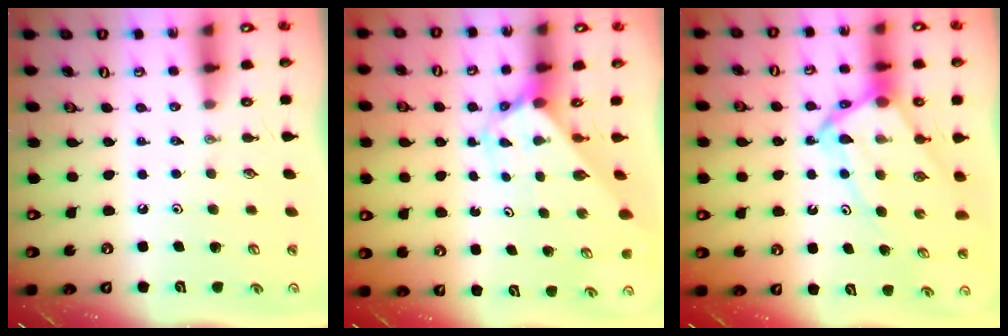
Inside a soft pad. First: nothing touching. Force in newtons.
{"total": 2.6, "press": 2.6, "slide": 0.2}
{"total": 10.6, "press": 10.5, "slide": 0.9}